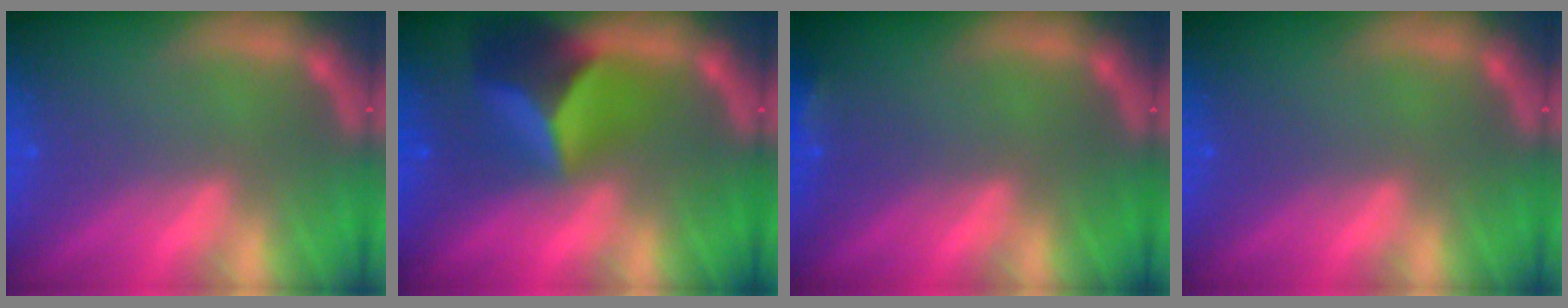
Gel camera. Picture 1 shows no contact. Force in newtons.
{"total": 6.9}
{"total": 1.4}
{"total": 0.0}